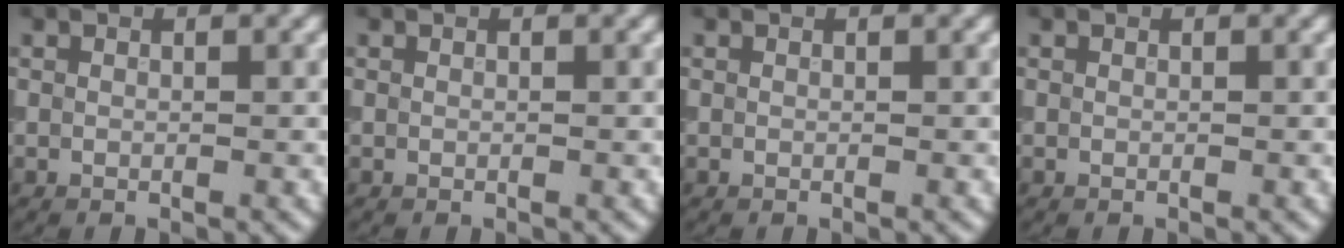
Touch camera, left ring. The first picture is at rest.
{"total": 0.0}
{"total": 0.0}
{"total": 0.0}